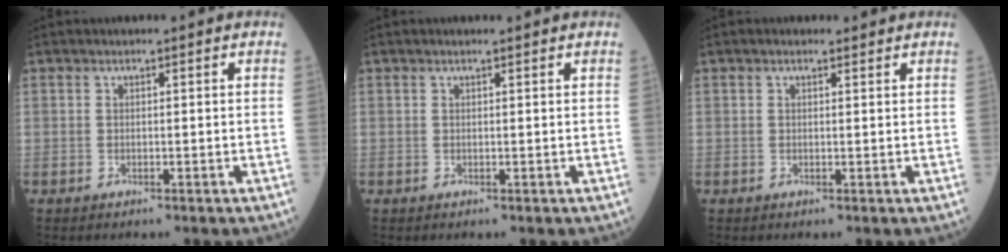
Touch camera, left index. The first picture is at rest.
{"total": 0.8, "force": [0.7, 0.0, 0.4], "torque": [-0.010, 0.006, 0.012]}
{"total": 1.2, "force": [0.9, 0.6, 0.6], "torque": [-0.019, 0.010, 0.013]}